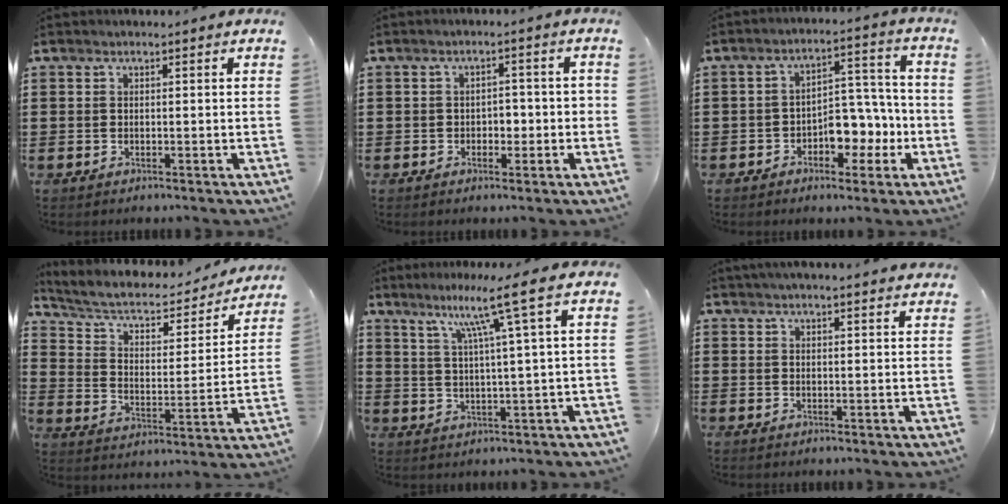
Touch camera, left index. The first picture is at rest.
{"total": 2.4, "force": [-0.8, 1.7, 1.5], "torque": [-0.032, 0.005, -0.021]}
{"total": 6.8, "force": [-2.8, 4.4, 4.4], "torque": [-0.070, 0.011, -0.054]}
{"total": 5.8, "force": [4.3, 2.6, 2.9], "torque": [-0.077, -0.024, 0.067]}
{"total": 9.0, "force": [4.8, -1.4, 7.5], "torque": [-0.141, -0.013, 0.071]}
{"total": 2.4, "force": [2.4, -0.3, 0.5], "torque": [-0.015, -0.003, 0.044]}